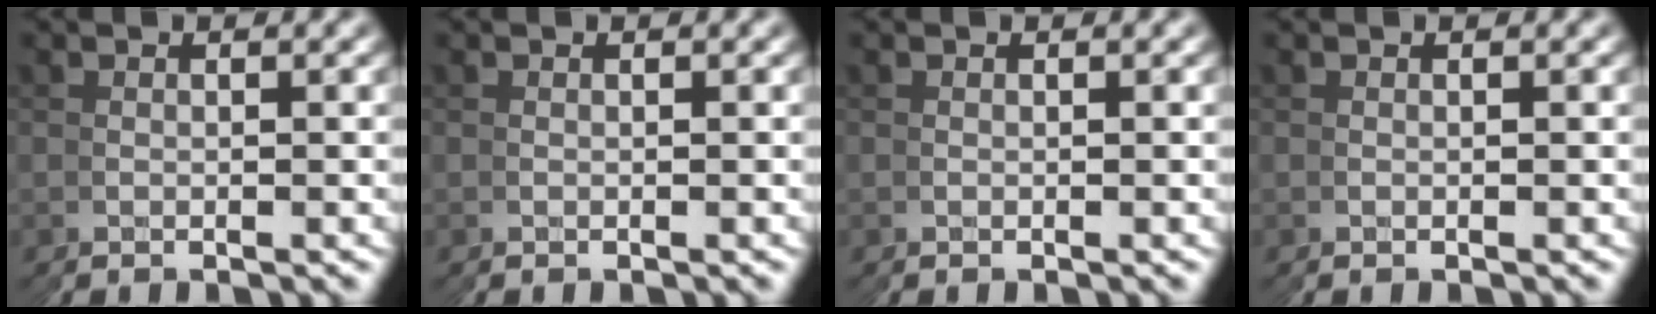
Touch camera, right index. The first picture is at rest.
{"total": 0.0}
{"total": 0.0}
{"total": 0.0}